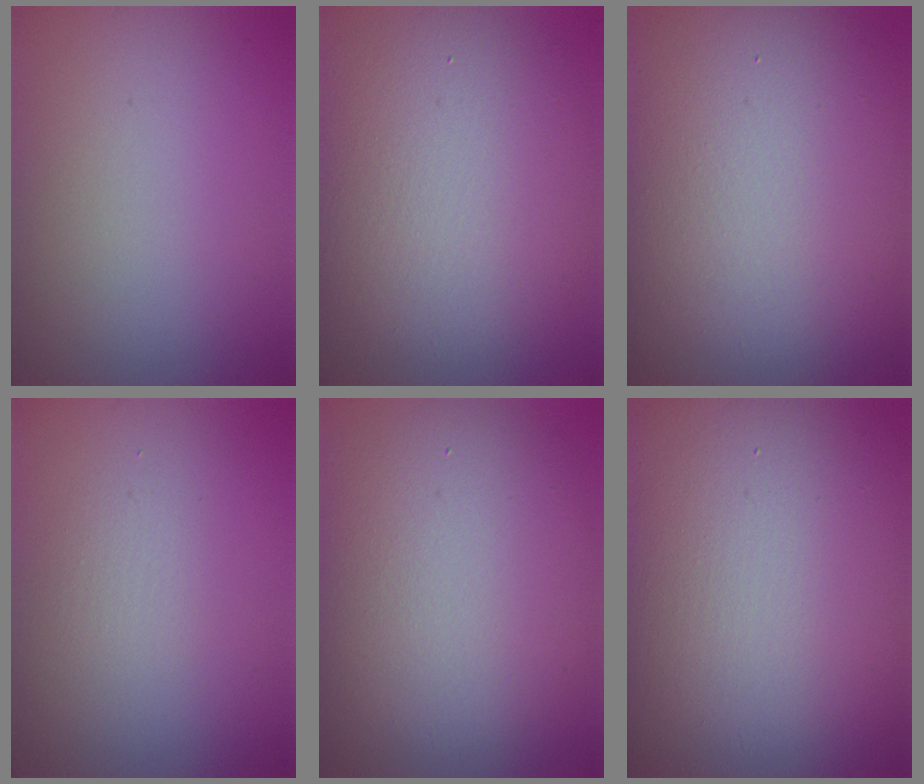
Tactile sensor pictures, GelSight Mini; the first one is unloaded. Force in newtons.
{"total": 12.4, "press": 12.3, "slide": 1.4}
{"total": 18.9, "press": 18.9, "slide": 1.2}
{"total": 1.4, "press": 1.4, "slide": 0.1}
{"total": 13.1, "press": 13.1, "slide": 0.6}
{"total": 21.1, "press": 21.1, "slide": 1.1}